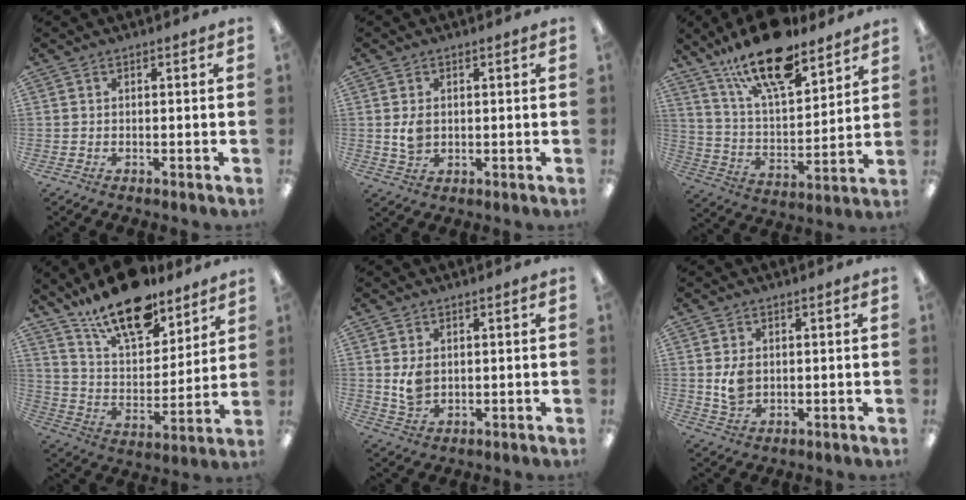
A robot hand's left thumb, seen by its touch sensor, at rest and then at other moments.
{"total": 4.0, "force": [0.4, 2.9, 2.7], "torque": [-0.052, 0.000, 0.006]}
{"total": 19.3, "force": [14.2, 6.6, 11.4], "torque": [-0.201, -0.076, 0.245]}
{"total": 18.4, "force": [14.3, 7.0, 9.3], "torque": [-0.164, -0.084, 0.250]}
{"total": 5.0, "force": [1.2, 3.6, 3.2], "torque": [-0.055, -0.005, 0.020]}
{"total": 5.2, "force": [0.7, 3.9, 3.5], "torque": [-0.065, -0.006, 0.009]}